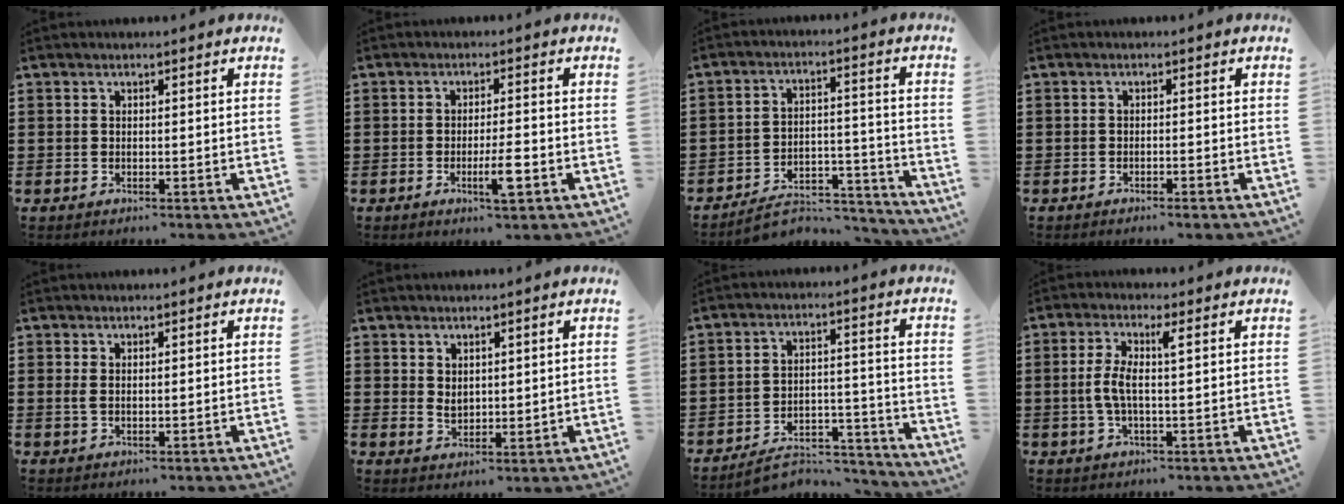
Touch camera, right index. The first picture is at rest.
{"total": 4.7, "force": [-1.9, 0.5, 4.3], "torque": [-0.076, -0.009, -0.032]}
{"total": 7.1, "force": [-6.4, 1.9, 2.3], "torque": [-0.039, 0.017, -0.121]}
{"total": 1.0, "force": [-0.8, -0.1, 0.5], "torque": [-0.011, -0.003, -0.016]}
{"total": 1.2, "force": [0.6, 0.5, 0.9], "torque": [-0.020, 0.003, 0.010]}
{"total": 2.2, "force": [1.4, 1.3, 1.1], "torque": [-0.026, 0.002, 0.028]}
{"total": 6.8, "force": [-6.2, 1.8, 2.3], "torque": [-0.037, 0.015, -0.116]}
{"total": 4.4, "force": [0.2, 0.6, 4.4], "torque": [-0.097, -0.003, -0.006]}